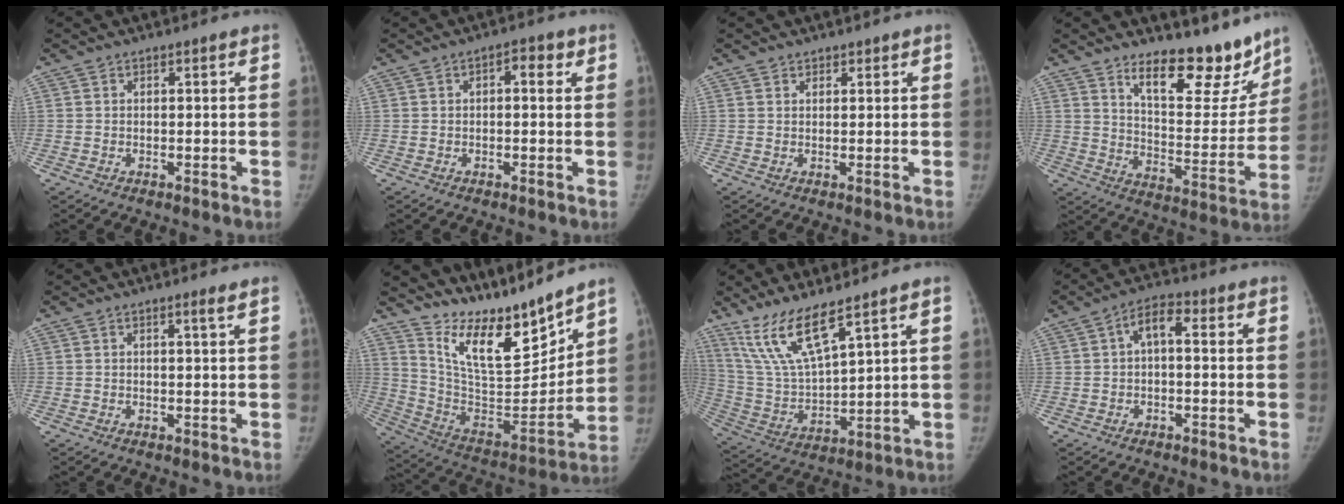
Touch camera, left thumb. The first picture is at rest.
{"total": 3.0, "force": [0.9, 1.6, 2.4], "torque": [-0.016, 0.007, 0.005]}
{"total": 1.1, "force": [0.8, 0.7, -0.2], "torque": [0.022, -0.005, 0.006]}
{"total": 17.2, "force": [13.4, 6.8, 8.5], "torque": [-0.052, -0.108, 0.201]}
{"total": 1.2, "force": [0.7, -0.3, 1.0], "torque": [-0.019, -0.005, 0.013]}
{"total": 18.8, "force": [15.7, 5.5, 8.8], "torque": [-0.090, -0.110, 0.282]}
{"total": 12.3, "force": [8.7, 2.4, 8.3], "torque": [-0.161, -0.046, 0.193]}
{"total": 4.6, "force": [0.3, 2.3, 3.9], "torque": [-0.056, 0.023, -0.004]}